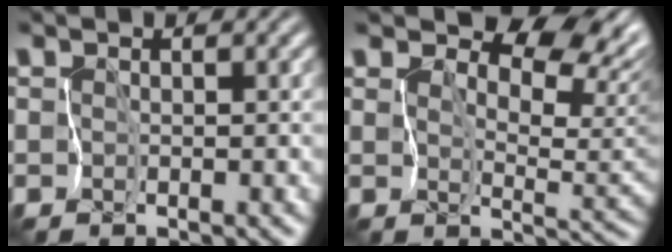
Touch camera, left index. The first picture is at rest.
{"total": 9.0, "force": [7.3, 3.0, 4.3], "torque": [-0.072, 0.001, 0.114]}